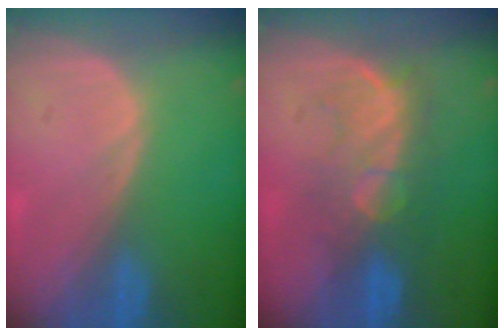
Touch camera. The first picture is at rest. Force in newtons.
{"total": 8.0, "press": 7.8, "slide": 2.0}